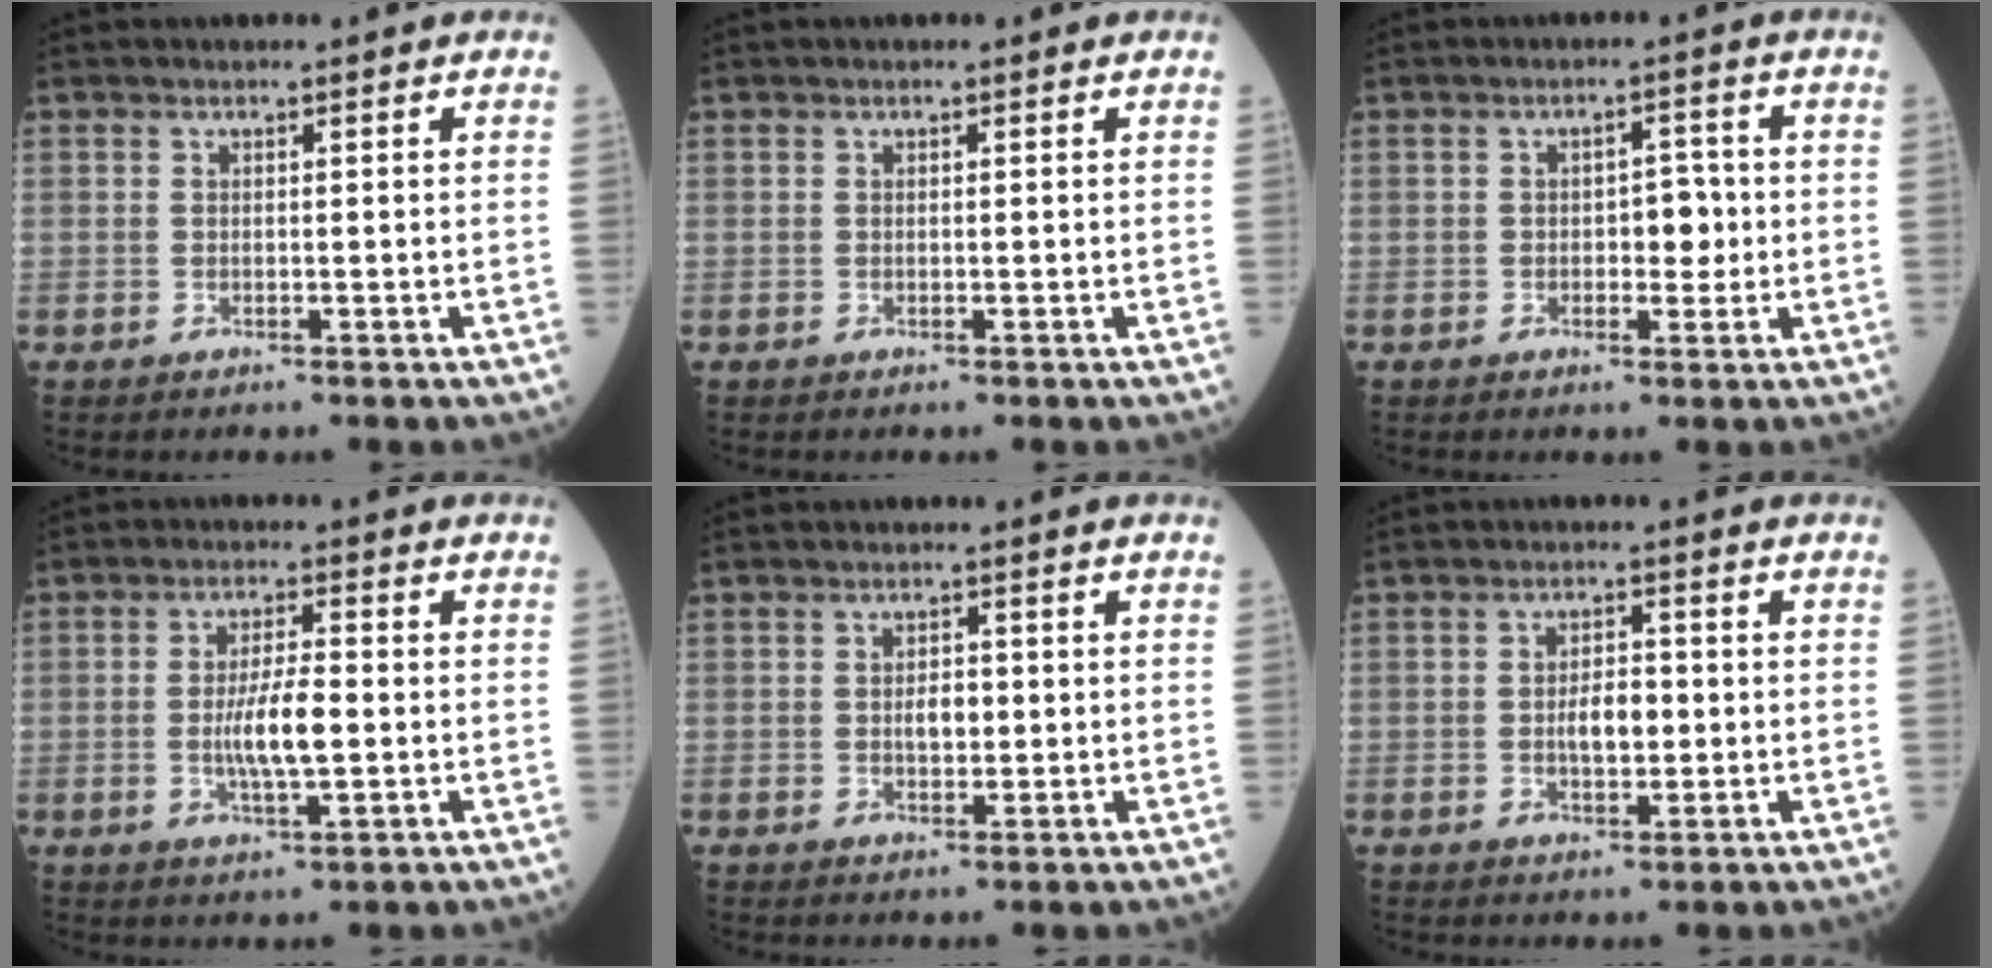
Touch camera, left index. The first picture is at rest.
{"total": 0.0}
{"total": 3.6, "force": [-0.5, 1.9, 3.0], "torque": [-0.034, 0.006, -0.008]}
{"total": 6.6, "force": [-1.0, 1.3, 6.4], "torque": [-0.124, -0.005, -0.020]}
{"total": 2.6, "force": [-0.2, 1.4, 2.2], "torque": [-0.035, 0.000, -0.005]}
{"total": 4.1, "force": [-0.6, 1.8, 3.7], "torque": [-0.063, 0.001, -0.011]}